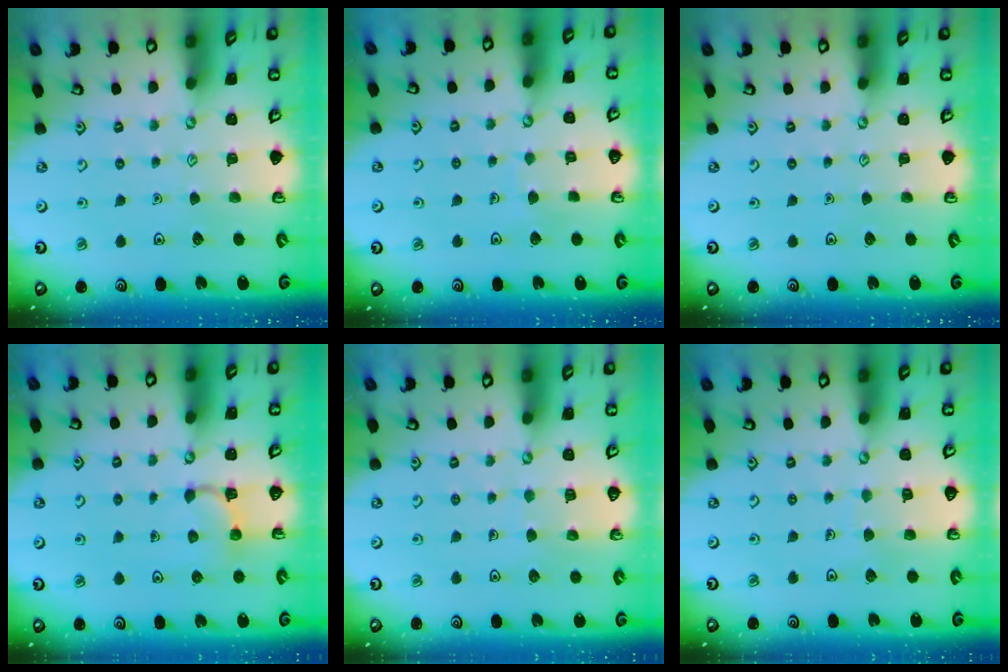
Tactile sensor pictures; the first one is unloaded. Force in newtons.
{"total": 1.8, "press": 1.8, "slide": 0.0}
{"total": 0.0}
{"total": 3.0, "press": 2.9, "slide": 0.7}
{"total": 5.1, "press": 5.0, "slide": 0.4}
{"total": 4.6, "press": 4.6, "slide": 0.4}